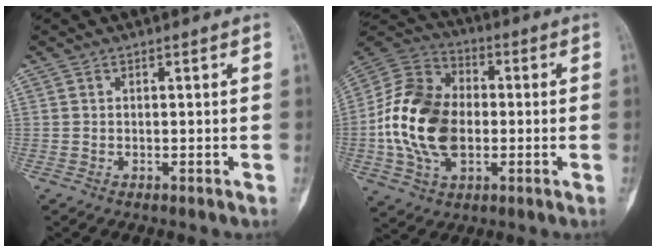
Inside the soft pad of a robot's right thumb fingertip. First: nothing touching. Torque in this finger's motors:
{"motor_torque": [1.76, 1.57, 1.02, -1.07, 0.13]}